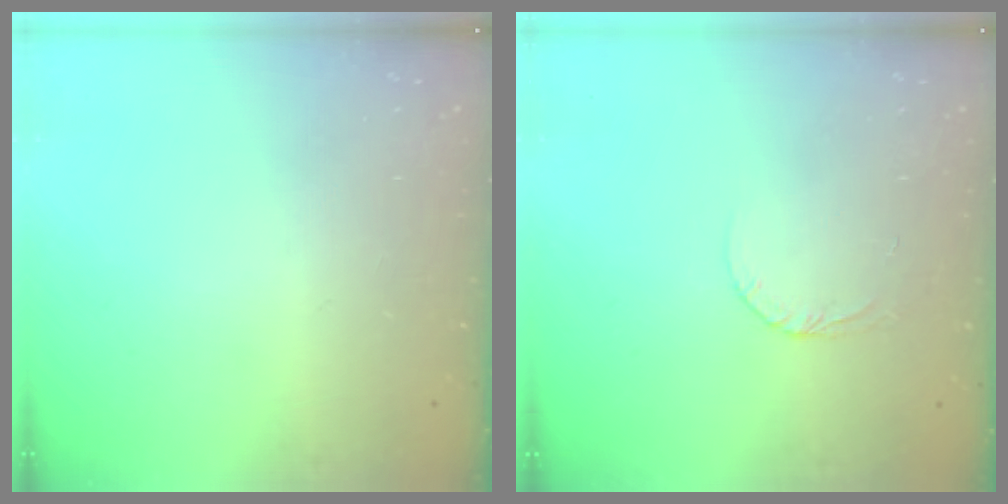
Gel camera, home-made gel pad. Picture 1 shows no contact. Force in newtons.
{"total": 3.5, "press": 3.5, "slide": 0.3}